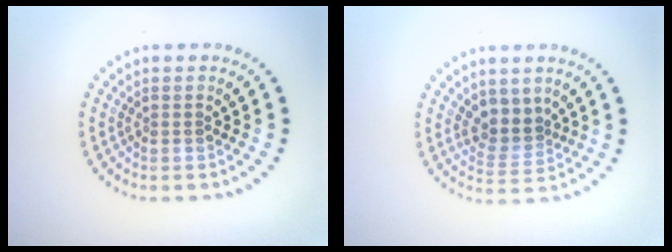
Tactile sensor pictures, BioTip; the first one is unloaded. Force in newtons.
{"total": 2.8, "press": 2.2, "slide": 1.8}